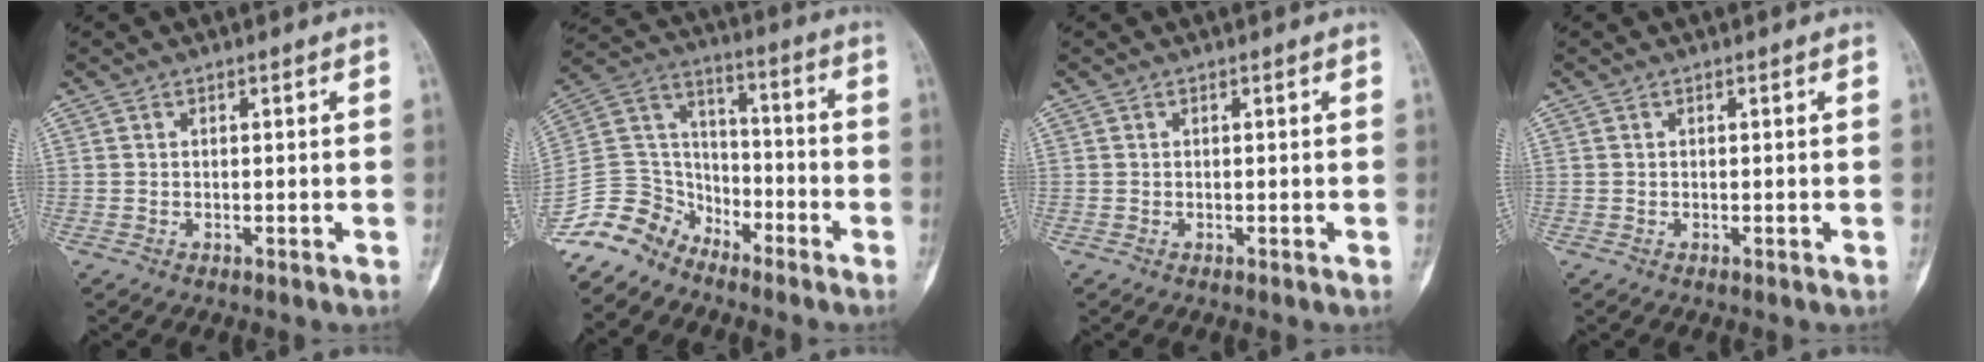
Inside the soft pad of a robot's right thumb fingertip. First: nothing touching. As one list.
[{"total": 13.4, "force": [-10.9, 7.2, 2.9], "torque": [-0.047, 0.094, -0.216]}, {"total": 0.0}, {"total": 0.0}]